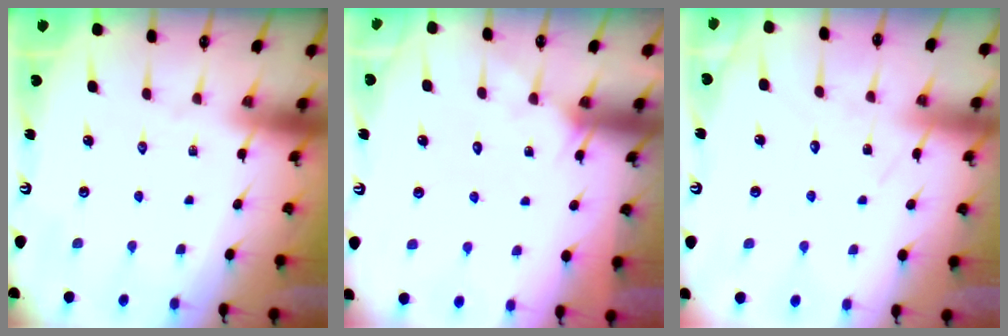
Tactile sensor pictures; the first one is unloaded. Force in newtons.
{"total": 2.8, "press": 2.8, "slide": 0.1}
{"total": 6.8, "press": 6.8, "slide": 0.5}